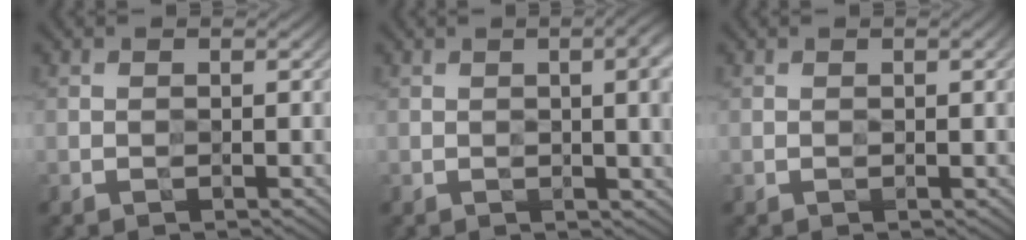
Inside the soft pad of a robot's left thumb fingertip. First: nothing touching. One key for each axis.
{"total": 7.3, "fx": 0.6, "fy": 2.2, "fz": 6.9, "tx": -0.083, "ty": 0.006, "tz": 0.008}
{"total": 1.6, "fx": 0.4, "fy": 0.2, "fz": 1.5, "tx": -0.024, "ty": 0.001, "tz": 0.004}